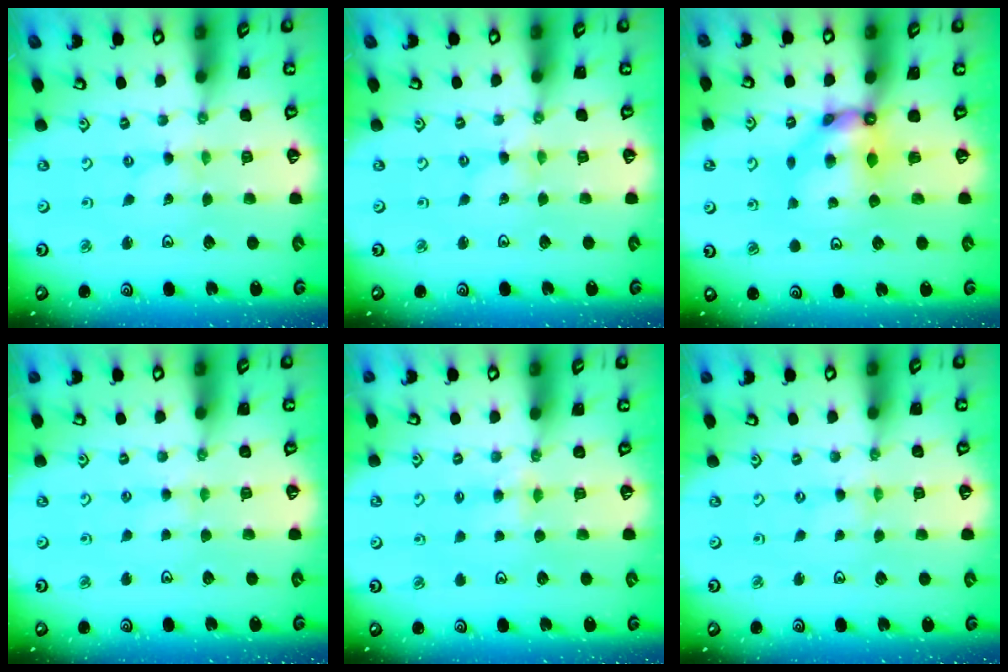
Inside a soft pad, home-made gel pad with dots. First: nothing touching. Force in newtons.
{"total": 0.0}
{"total": 8.8, "press": 8.8, "slide": 0.7}
{"total": 2.6, "press": 2.6, "slide": 0.5}
{"total": 3.8, "press": 3.8, "slide": 0.6}
{"total": 0.0}